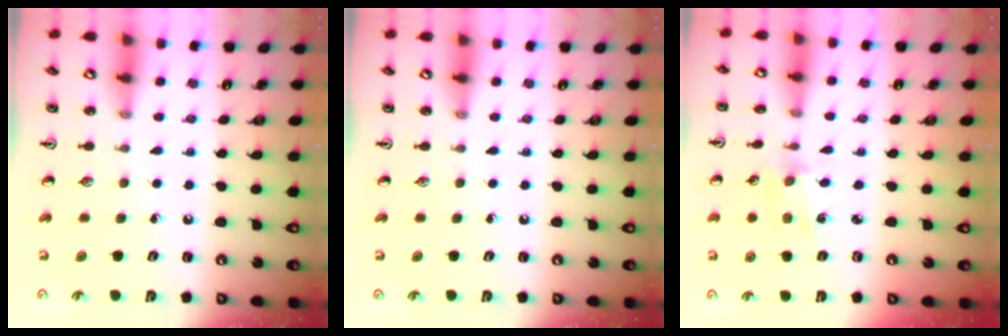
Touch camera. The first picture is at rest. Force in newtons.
{"total": 0.0}
{"total": 1.3, "press": 1.3, "slide": 0.2}